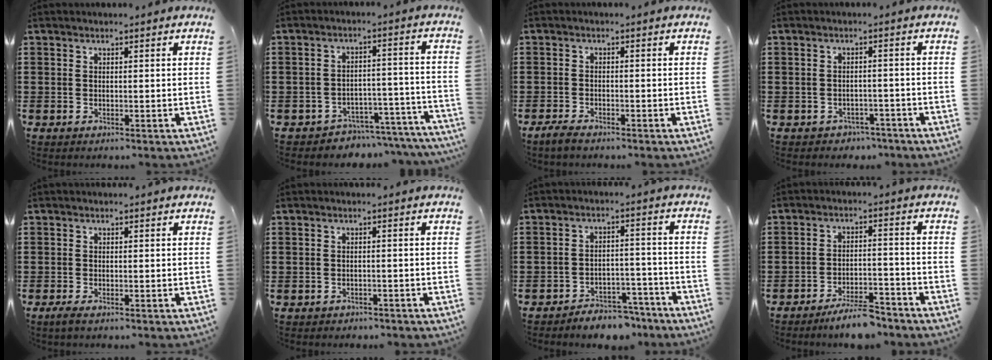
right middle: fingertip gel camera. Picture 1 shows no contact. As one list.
[{"total": 4.3, "force": [-4.3, 0.7, 0.2], "torque": [-0.013, 0.006, -0.090]}, {"total": 2.1, "force": [-1.8, 0.5, 0.8], "torque": [-0.024, -0.001, -0.037]}, {"total": 2.1, "force": [-2.0, 0.6, -0.2], "torque": [-0.006, -0.001, -0.045]}, {"total": 1.0, "force": [-0.7, 0.1, 0.7], "torque": [-0.016, -0.004, -0.014]}, {"total": 1.3, "force": [-1.2, 0.3, -0.1], "torque": [-0.005, -0.001, -0.027]}, {"total": 4.9, "force": [-4.8, 0.9, 0.4], "torque": [-0.008, 0.010, -0.097]}, {"total": 5.8, "force": [-5.3, 0.7, 2.2], "torque": [-0.041, 0.000, -0.100]}]